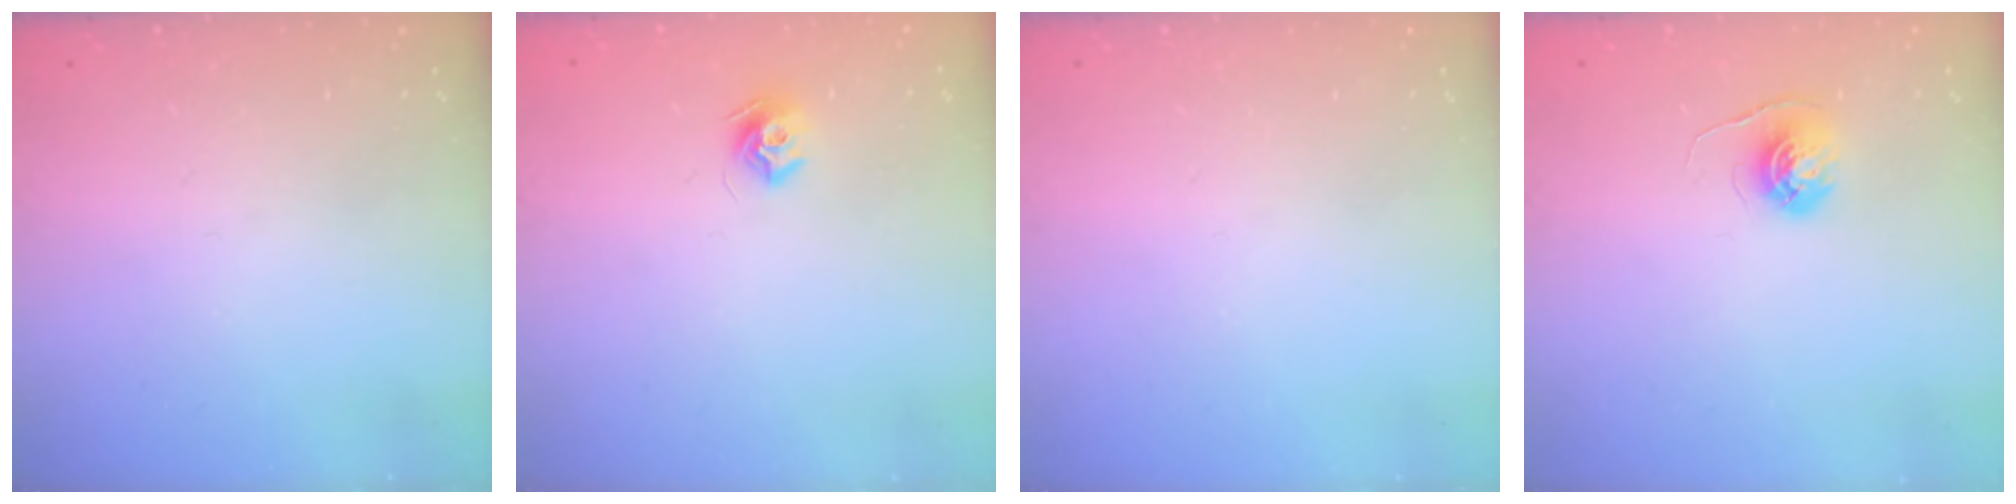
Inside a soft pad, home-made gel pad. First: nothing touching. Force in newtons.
{"total": 7.6, "press": 7.6, "slide": 0.2}
{"total": 0.0}
{"total": 5.6, "press": 5.5, "slide": 0.4}